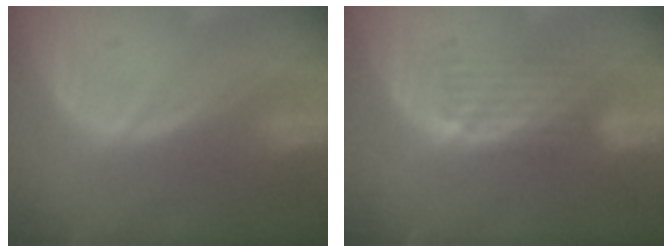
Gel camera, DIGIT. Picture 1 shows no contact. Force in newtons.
{"total": 5.1, "press": 4.4, "slide": 2.6}